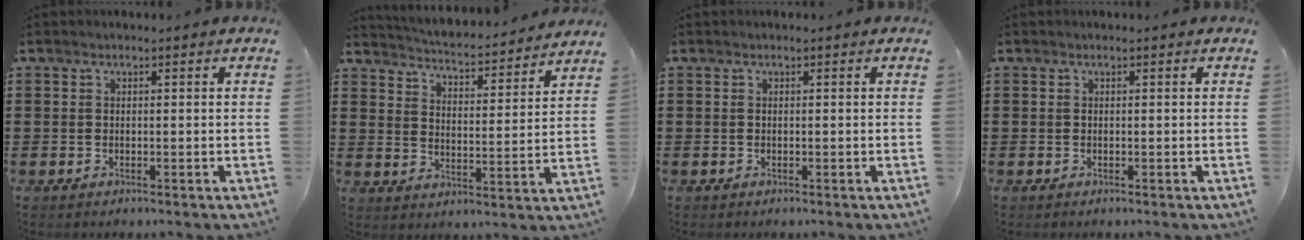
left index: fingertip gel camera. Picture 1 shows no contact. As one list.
[{"total": 3.8, "force": [3.7, -0.4, 0.3], "torque": [-0.028, -0.039, 0.056]}, {"total": 0.0}, {"total": 0.0}]